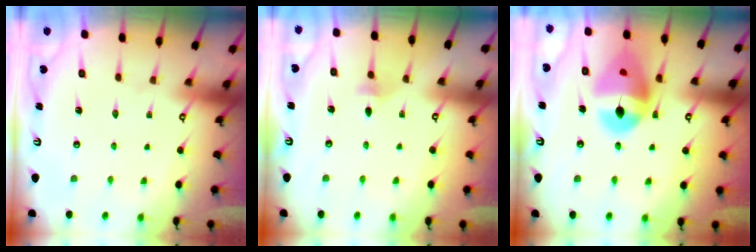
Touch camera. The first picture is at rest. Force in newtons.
{"total": 4.1, "press": 4.0, "slide": 1.0}
{"total": 15.0, "press": 14.9, "slide": 2.0}